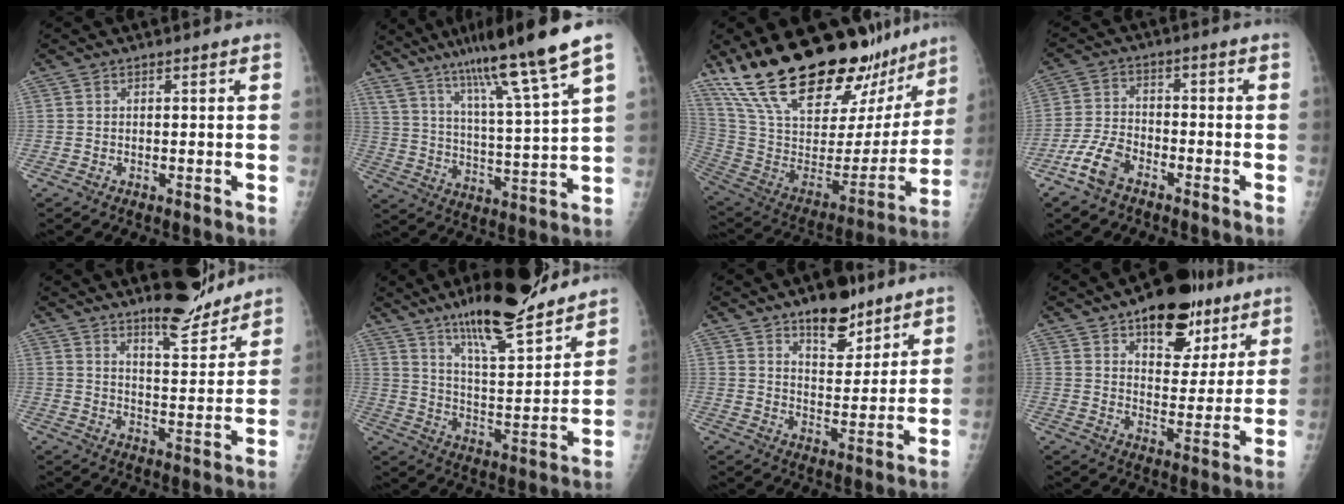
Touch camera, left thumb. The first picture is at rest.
{"total": 17.1, "force": [11.9, 0.1, 12.4], "torque": [-0.193, -0.050, 0.197]}
{"total": 34.7, "force": [25.6, 13.5, 19.2], "torque": [-0.298, -0.078, 0.411]}
{"total": 7.5, "force": [-4.8, 4.1, 4.1], "torque": [-0.088, 0.021, -0.098]}
{"total": 9.8, "force": [8.4, 2.2, 4.6], "torque": [-0.046, -0.068, 0.131]}
{"total": 19.7, "force": [15.0, 4.3, 11.9], "torque": [-0.157, -0.087, 0.249]}
{"total": 10.7, "force": [7.3, 5.1, 5.9], "torque": [-0.055, -0.045, 0.115]}
{"total": 16.2, "force": [9.7, 8.8, 9.6], "torque": [-0.074, -0.036, 0.140]}